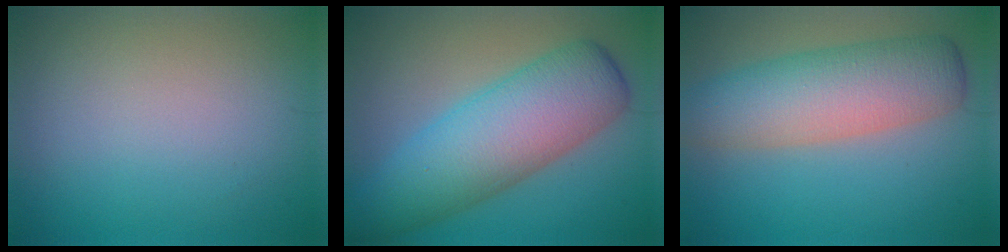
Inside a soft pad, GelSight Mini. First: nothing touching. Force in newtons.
{"total": 9.0, "press": 9.0, "slide": 0.3}
{"total": 7.4, "press": 7.4, "slide": 0.2}